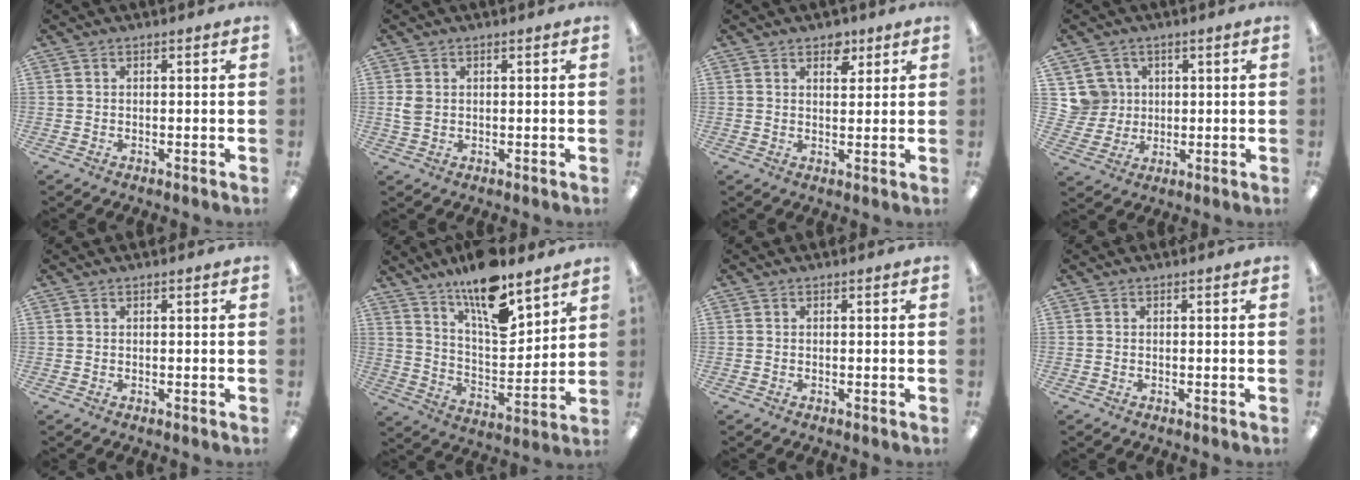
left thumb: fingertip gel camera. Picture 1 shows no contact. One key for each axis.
{"total": 2.4, "fx": 0.6, "fy": 1.7, "fz": 1.5, "tx": -0.032, "ty": 0.005, "tz": 0.009}
{"total": 4.5, "fx": 3.1, "fy": 2.5, "fz": 2.1, "tx": -0.007, "ty": -0.018, "tz": 0.048}
{"total": 6.9, "fx": 2.6, "fy": 6.4, "fz": 0.1, "tx": -0.016, "ty": 0.002, "tz": 0.056}
{"total": 0.0}
{"total": 16.3, "fx": 11.9, "fy": 5.4, "fz": 9.8, "tx": -0.170, "ty": -0.072, "tz": 0.202}
{"total": 0.0}
{"total": 0.0}